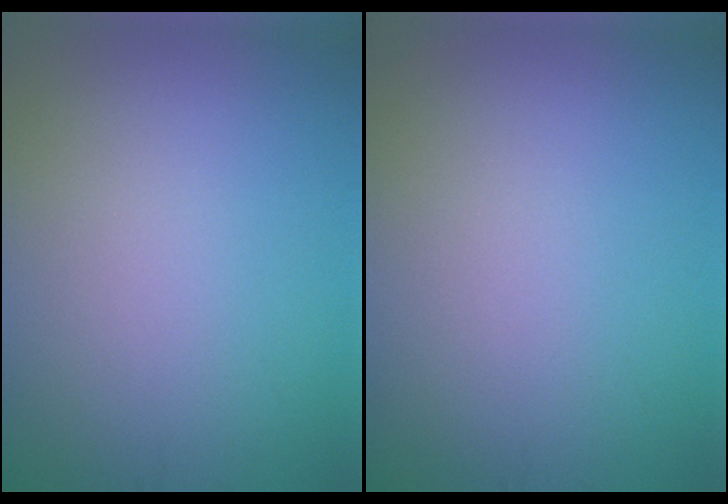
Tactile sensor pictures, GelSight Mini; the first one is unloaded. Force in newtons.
{"total": 0.0}